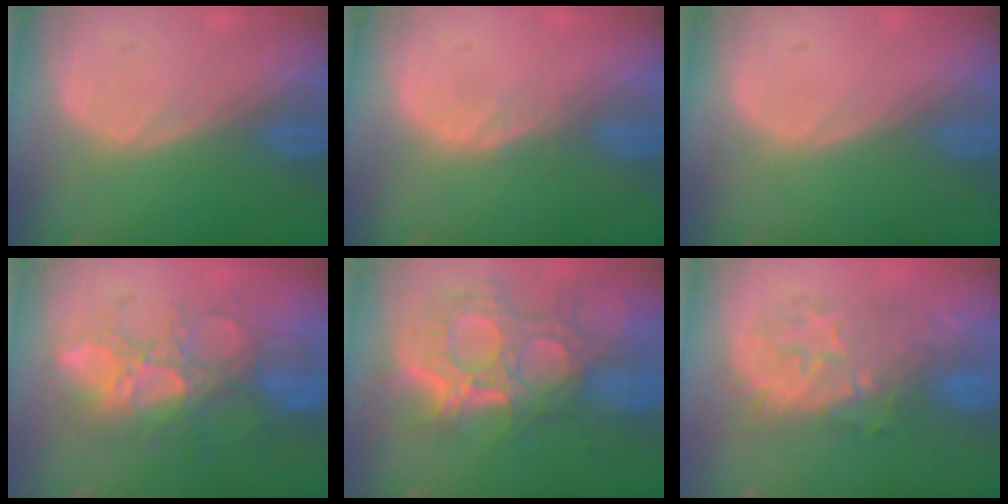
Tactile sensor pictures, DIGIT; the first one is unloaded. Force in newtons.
{"total": 1.1, "press": 1.1, "slide": 0.1}
{"total": 0.0}
{"total": 10.1, "press": 9.2, "slide": 4.3}
{"total": 11.9, "press": 10.7, "slide": 5.3}
{"total": 8.7, "press": 8.7, "slide": 0.4}